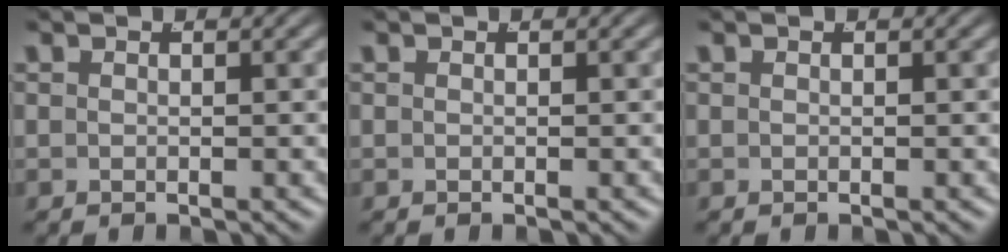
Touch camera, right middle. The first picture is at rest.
{"total": 0.0}
{"total": 0.0}